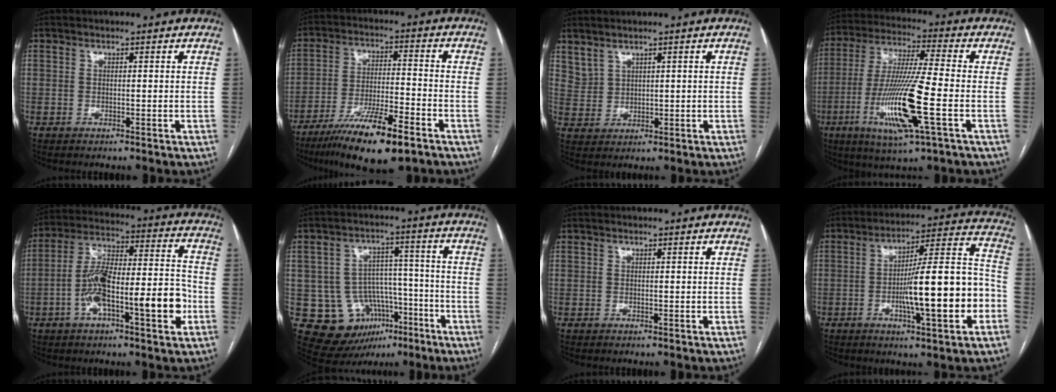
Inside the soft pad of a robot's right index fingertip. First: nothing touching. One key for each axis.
{"total": 14.0, "fx": -9.0, "fy": 1.9, "fz": 10.5, "tx": -0.191, "ty": -0.029, "tz": -0.156}
{"total": 3.4, "fx": 2.8, "fy": 1.7, "fz": 0.9, "tx": -0.023, "ty": 0.006, "tz": 0.070}
{"total": 16.2, "fx": -4.7, "fy": 0.5, "fz": 15.5, "tx": -0.316, "ty": -0.021, "tz": -0.088}
{"total": 15.5, "fx": -4.7, "fy": 3.7, "fz": 14.3, "tx": -0.245, "ty": 0.028, "tz": -0.076}
{"total": 13.2, "fx": -5.3, "fy": 10.8, "fz": 5.5, "tx": -0.085, "ty": 0.038, "tz": -0.064}
{"total": 0.0}
{"total": 17.3, "fx": -4.5, "fy": 2.1, "fz": 16.6, "tx": -0.253, "ty": 0.019, "tz": -0.064}